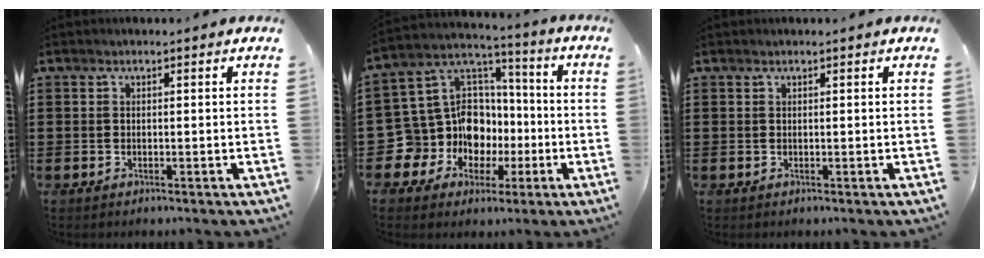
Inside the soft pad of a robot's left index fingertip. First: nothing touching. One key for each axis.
{"total": 12.6, "fx": -2.9, "fy": 11.6, "fz": 3.9, "tx": -0.125, "ty": -0.017, "tz": -0.040}
{"total": 0.0}